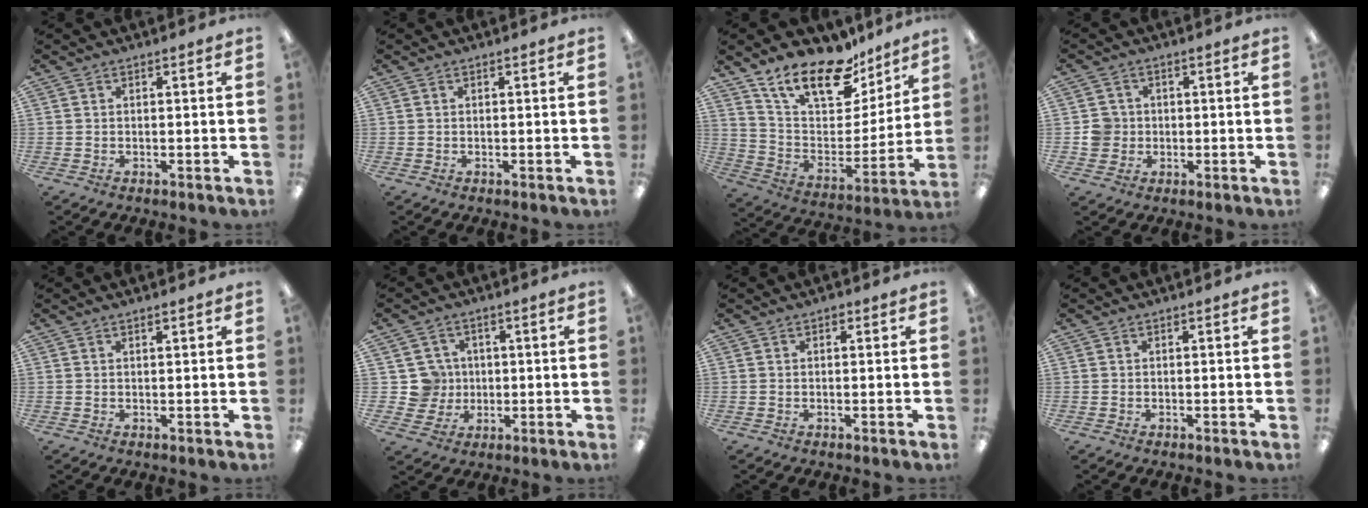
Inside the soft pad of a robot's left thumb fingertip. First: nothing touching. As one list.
[{"total": 0.0}, {"total": 19.2, "force": [14.6, 8.3, 9.3], "torque": [-0.162, -0.100, 0.260]}, {"total": 4.9, "force": [-0.2, 4.8, 1.0], "torque": [-0.010, 0.008, -0.005]}, {"total": 0.9, "force": [0.7, 0.2, 0.5], "torque": [-0.012, 0.001, 0.012]}, {"total": 7.2, "force": [1.2, 7.1, 0.4], "torque": [-0.013, 0.004, 0.029]}, {"total": 0.8, "force": [0.4, 0.6, 0.5], "torque": [-0.010, 0.004, 0.006]}, {"total": 0.0}]